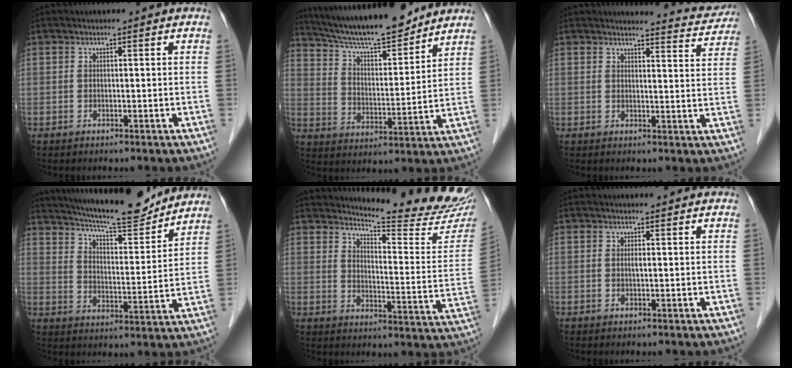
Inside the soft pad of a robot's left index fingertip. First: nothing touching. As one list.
[{"total": 15.8, "force": [14.3, 1.9, 6.4], "torque": [-0.113, 0.004, 0.239]}, {"total": 5.8, "force": [5.8, 0.3, -0.4], "torque": [0.001, -0.023, 0.055]}, {"total": 15.5, "force": [14.3, 1.7, 5.8], "torque": [-0.100, -0.006, 0.213]}, {"total": 18.3, "force": [17.5, 0.5, 5.4], "torque": [-0.075, -0.110, 0.207]}, {"total": 0.5, "force": [0.2, 0.0, 0.5], "torque": [-0.011, 0.000, 0.003]}]